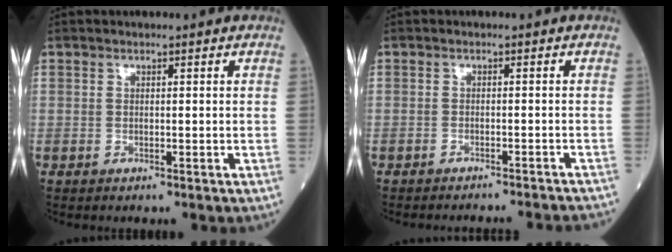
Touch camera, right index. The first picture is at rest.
{"total": 10.5, "force": [-10.1, 0.4, 2.7], "torque": [-0.019, -0.006, -0.107]}